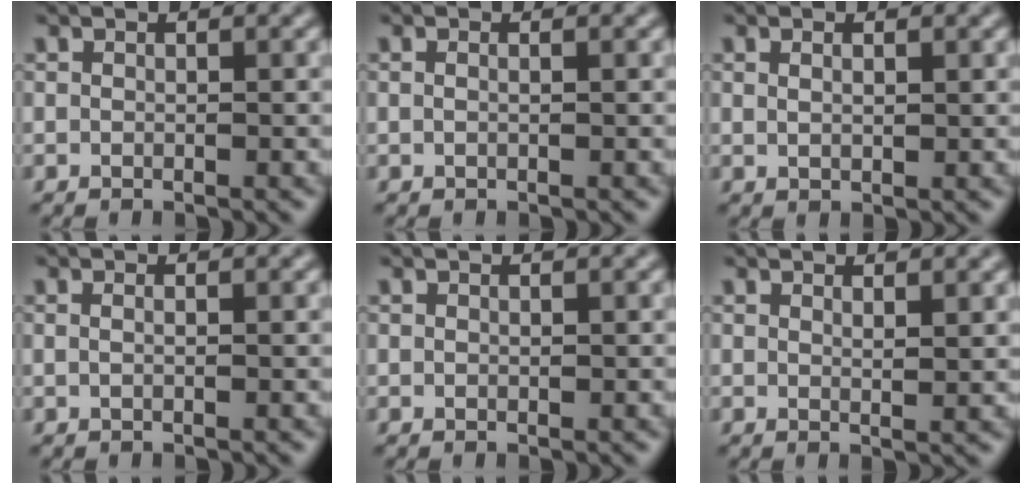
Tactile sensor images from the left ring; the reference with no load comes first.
{"total": 1.2, "force": [0.6, 0.6, 0.9], "torque": [-0.005, -0.001, -0.008]}
{"total": 1.3, "force": [0.7, 0.6, 1.0], "torque": [-0.014, -0.002, 0.012]}
{"total": 1.2, "force": [0.5, 0.6, 0.9], "torque": [-0.007, -0.003, -0.008]}
{"total": 0.0}
{"total": 1.4, "force": [0.9, 0.3, 1.0], "torque": [-0.012, -0.002, 0.012]}